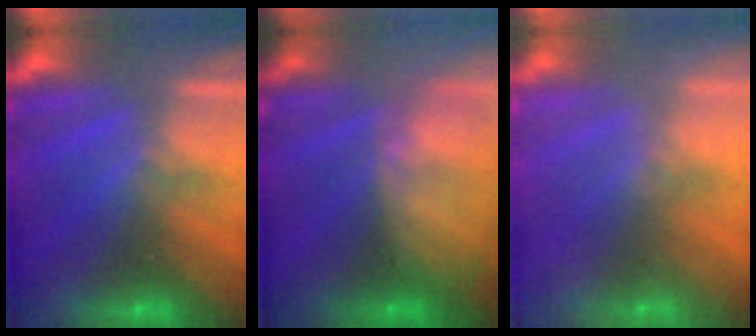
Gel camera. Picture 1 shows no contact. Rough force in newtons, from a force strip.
{"total": 6.6}
{"total": 7.7}